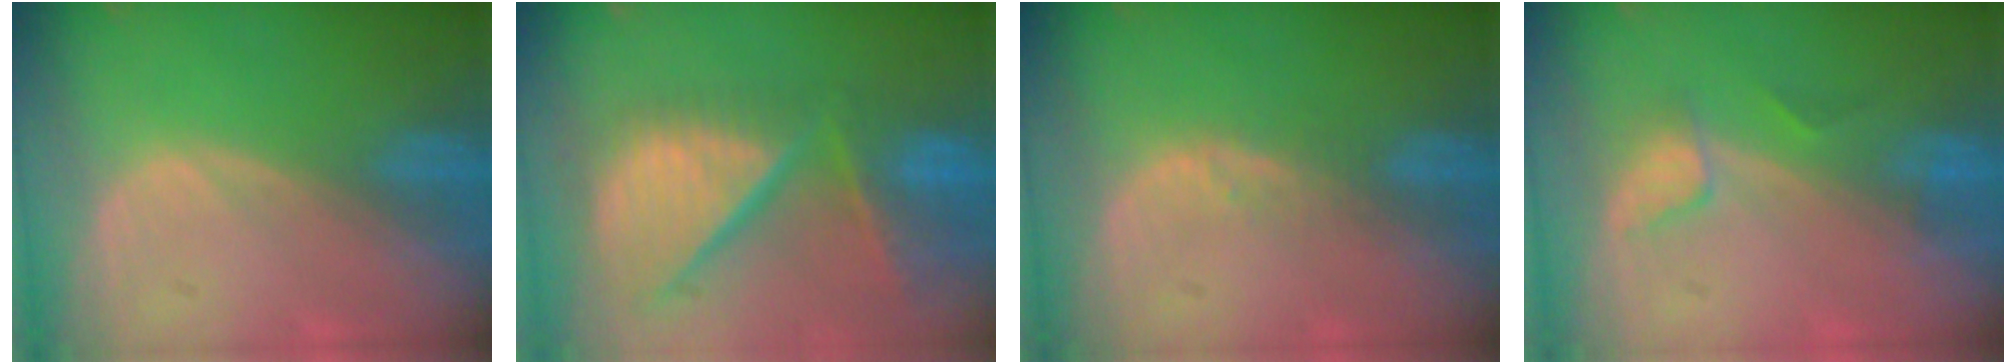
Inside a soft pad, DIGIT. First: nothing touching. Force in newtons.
{"total": 13.1, "press": 10.9, "slide": 7.3}
{"total": 1.7, "press": 1.7, "slide": 0.1}
{"total": 2.8, "press": 2.7, "slide": 0.4}